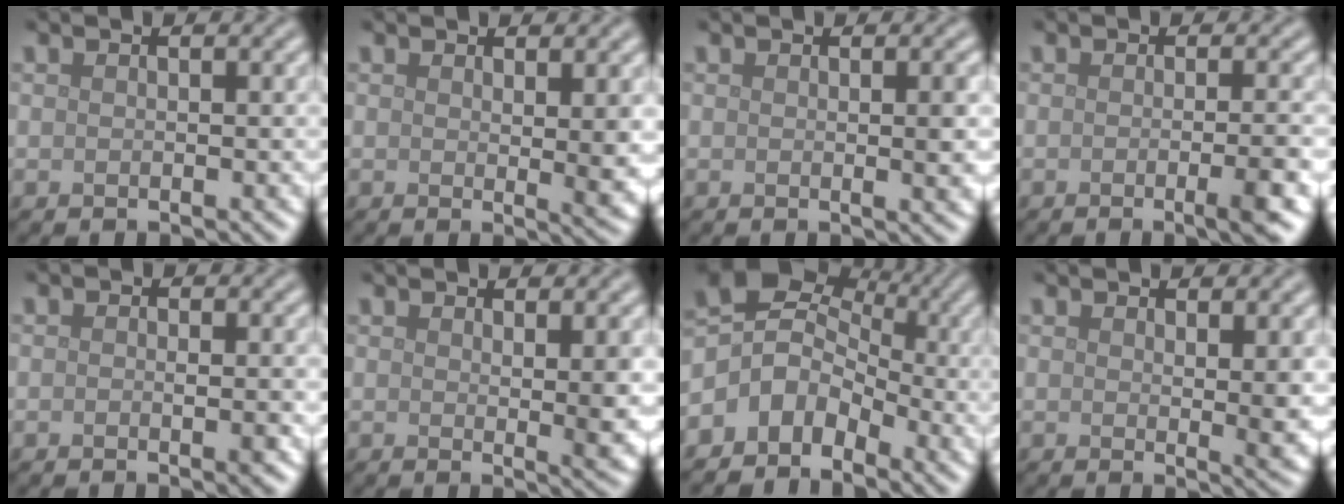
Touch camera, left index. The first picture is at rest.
{"total": 2.8, "force": [0.8, 0.6, 2.6], "torque": [-0.033, -0.011, 0.015]}
{"total": 2.7, "force": [0.2, 0.7, 2.6], "torque": [-0.027, -0.001, 0.000]}
{"total": 3.5, "force": [-1.0, 0.8, 3.2], "torque": [-0.040, -0.003, -0.019]}
{"total": 1.3, "force": [-0.4, 0.5, 1.2], "torque": [-0.017, 0.000, -0.006]}
{"total": 3.2, "force": [0.8, 0.7, 3.0], "torque": [-0.038, -0.011, 0.015]}
{"total": 5.6, "force": [-2.4, 4.3, 2.7], "torque": [-0.036, 0.009, -0.064]}
{"total": 2.9, "force": [0.9, 0.6, 2.6], "torque": [-0.034, -0.011, 0.017]}